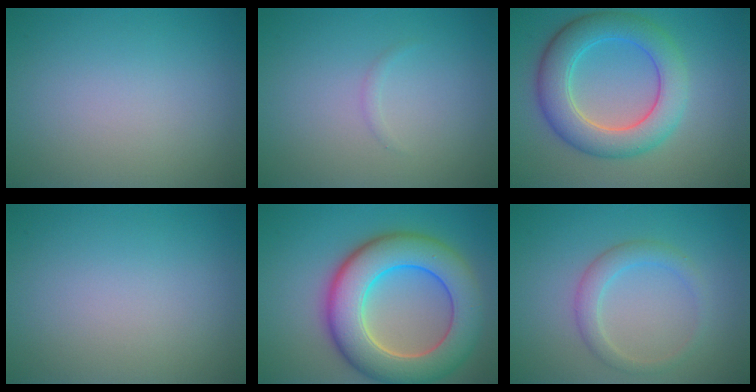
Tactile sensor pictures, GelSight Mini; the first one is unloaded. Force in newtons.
{"total": 0.5, "press": 0.5, "slide": 0.0}
{"total": 6.7, "press": 6.7, "slide": 0.3}
{"total": 0.0}
{"total": 10.4, "press": 10.4, "slide": 0.8}
{"total": 2.3, "press": 2.3, "slide": 0.3}